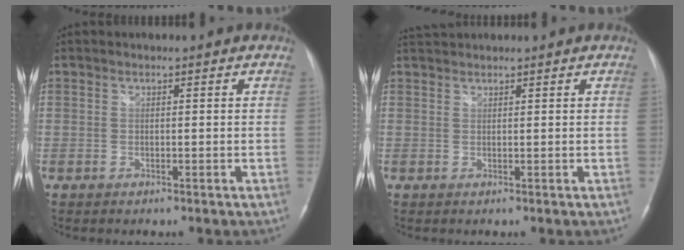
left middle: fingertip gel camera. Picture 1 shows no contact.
{"total": 2.5, "force": [2.4, 0.0, 0.5], "torque": [-0.014, 0.023, 0.048]}